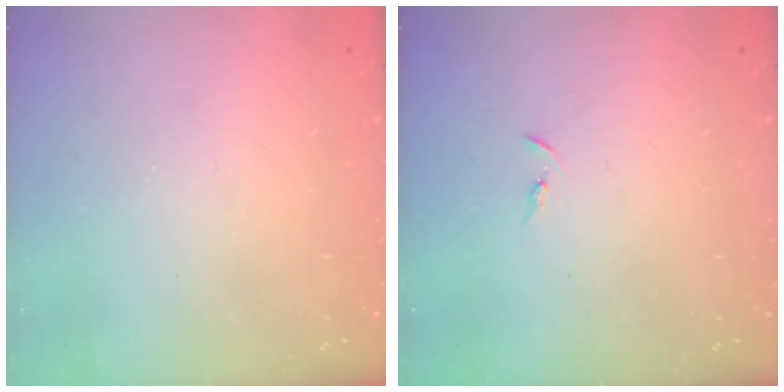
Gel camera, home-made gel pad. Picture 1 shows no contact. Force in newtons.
{"total": 3.3, "press": 3.2, "slide": 0.4}